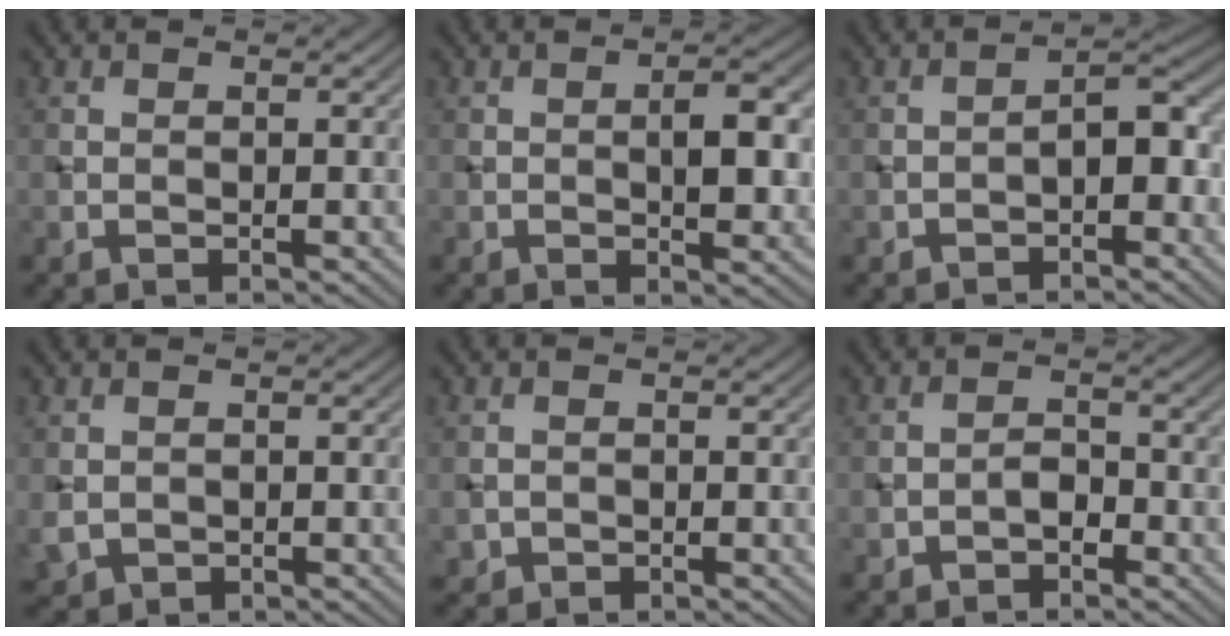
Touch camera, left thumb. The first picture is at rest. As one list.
[{"total": 4.8, "force": [0.0, 1.9, 4.4], "torque": [-0.064, 0.002, -0.002]}, {"total": 3.5, "force": [-1.6, 1.5, 2.8], "torque": [-0.035, 0.015, -0.031]}, {"total": 1.9, "force": [-0.3, 1.7, 0.7], "torque": [-0.025, -0.011, -0.002]}, {"total": 1.2, "force": [-0.5, 1.1, 0.2], "torque": [0.001, -0.007, -0.012]}, {"total": 2.0, "force": [-1.2, 1.1, 1.1], "torque": [-0.015, 0.006, -0.028]}]